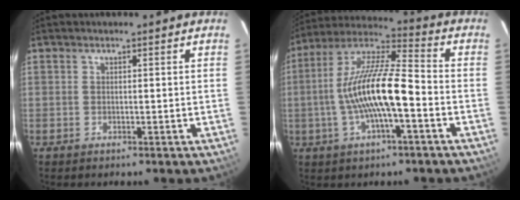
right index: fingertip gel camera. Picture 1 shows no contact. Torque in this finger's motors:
{"motor_torque": [1.55, -0.58, 0.82, 0.21]}